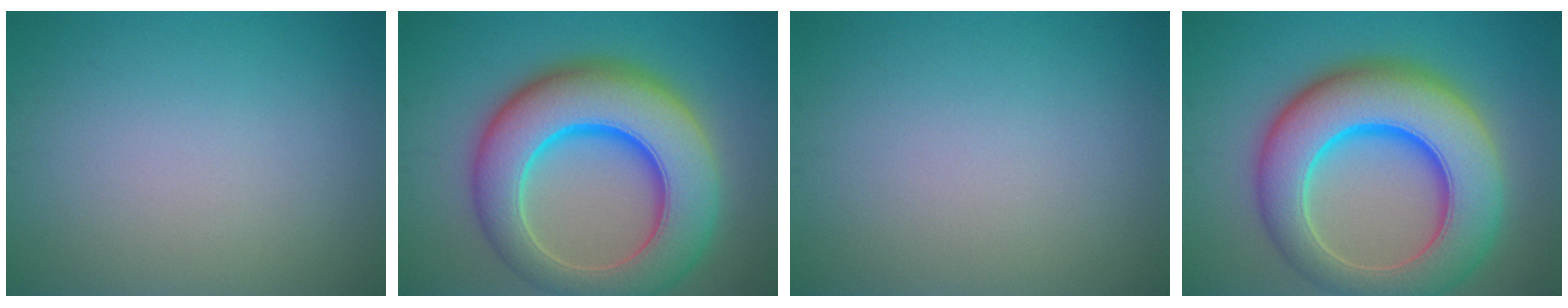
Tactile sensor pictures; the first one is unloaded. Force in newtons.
{"total": 12.6, "press": 12.6, "slide": 0.4}
{"total": 0.0}
{"total": 12.6, "press": 12.6, "slide": 0.4}